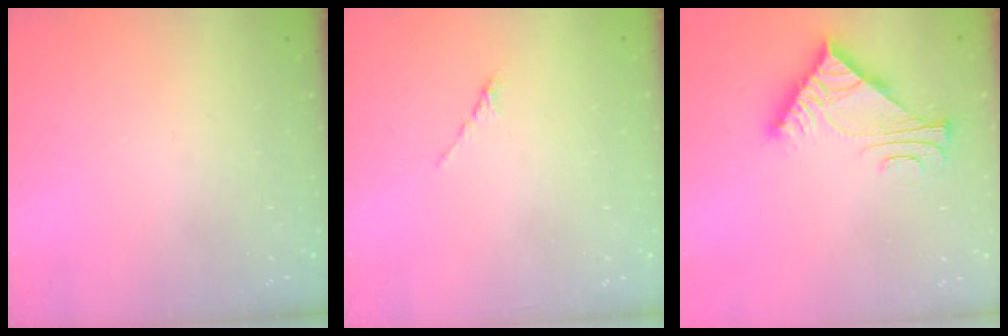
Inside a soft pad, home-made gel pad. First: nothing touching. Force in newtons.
{"total": 0.0}
{"total": 8.0, "press": 7.9, "slide": 0.8}